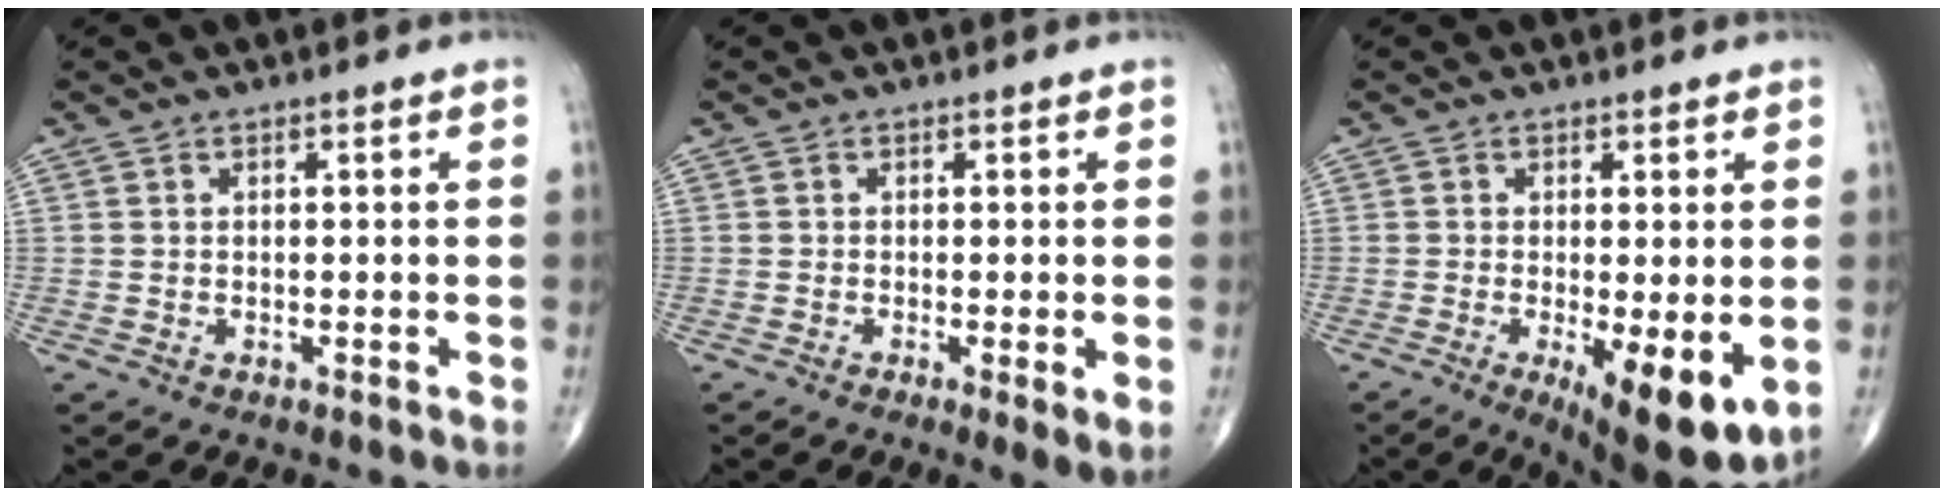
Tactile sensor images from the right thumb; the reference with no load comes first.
{"total": 3.3, "force": [-0.8, 0.5, 3.2], "torque": [-0.059, -0.014, -0.017]}
{"total": 10.9, "force": [-3.0, 3.3, 10.0], "torque": [-0.146, -0.025, -0.038]}